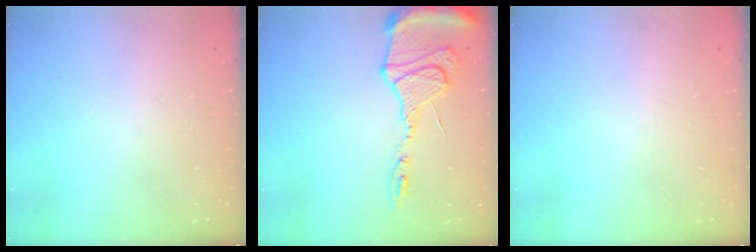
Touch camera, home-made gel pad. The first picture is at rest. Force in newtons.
{"total": 15.3, "press": 15.2, "slide": 1.4}
{"total": 0.0}